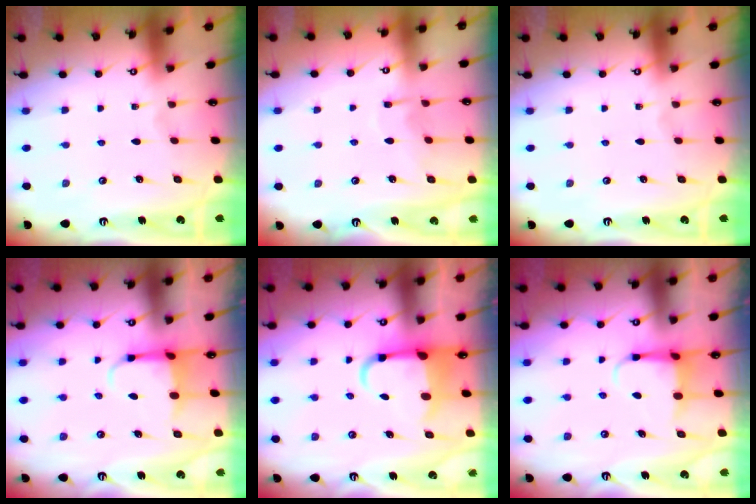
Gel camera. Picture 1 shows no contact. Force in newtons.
{"total": 8.1, "press": 8.1, "slide": 0.6}
{"total": 0.0}
{"total": 4.0, "press": 3.8, "slide": 1.0}
{"total": 6.1, "press": 5.9, "slide": 1.3}
{"total": 5.1, "press": 5.0, "slide": 0.7}